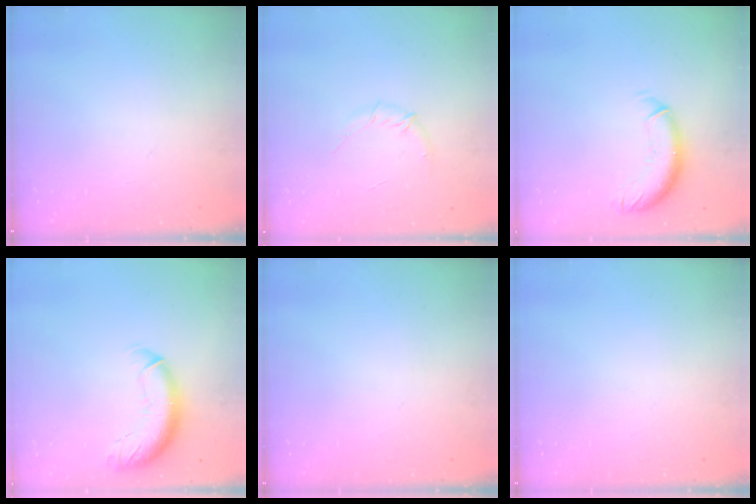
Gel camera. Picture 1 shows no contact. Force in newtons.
{"total": 5.7, "press": 5.5, "slide": 1.6}
{"total": 10.0, "press": 9.9, "slide": 1.9}
{"total": 12.0, "press": 11.7, "slide": 3.0}
{"total": 0.0}
{"total": 0.0}